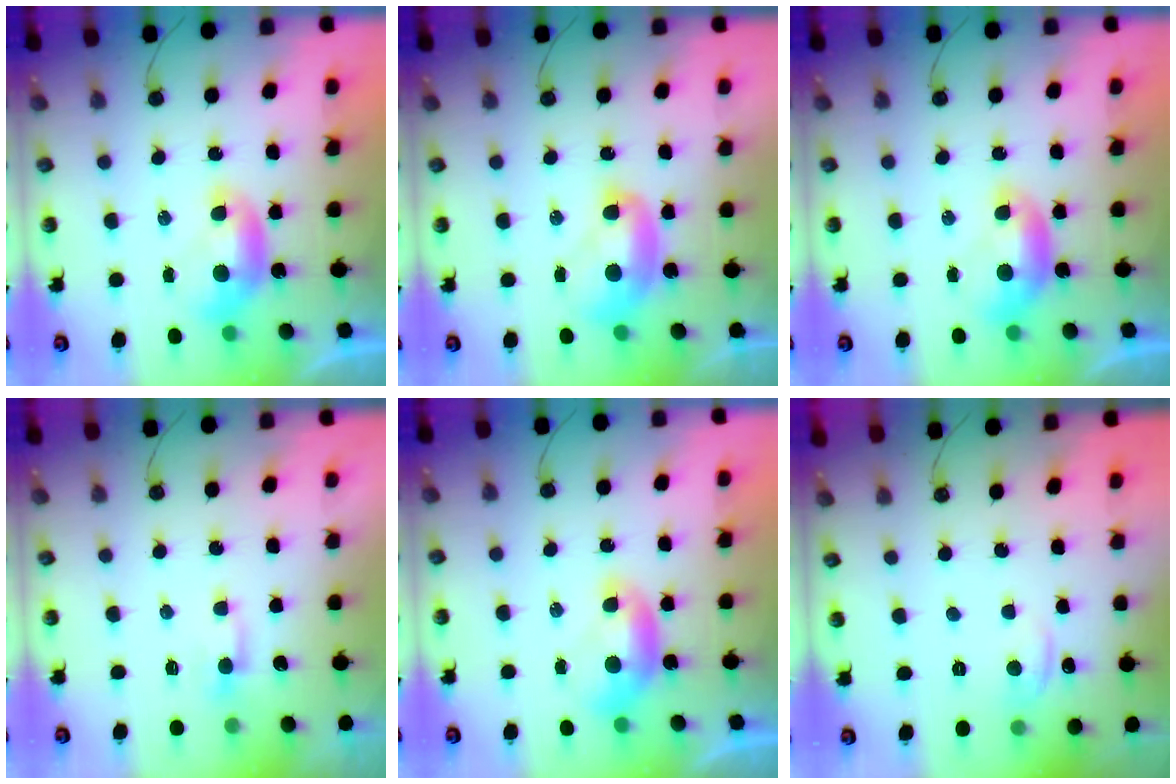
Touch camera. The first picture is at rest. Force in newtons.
{"total": 2.4, "press": 2.4, "slide": 0.2}
{"total": 0.0}
{"total": 0.8, "press": 0.6, "slide": 0.5}
{"total": 0.0}
{"total": 1.8, "press": 1.7, "slide": 0.7}